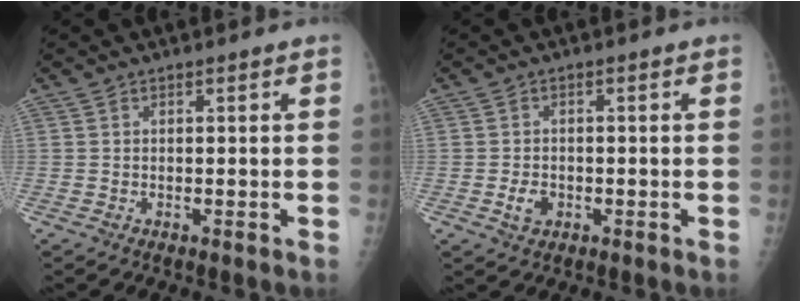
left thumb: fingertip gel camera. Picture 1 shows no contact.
{"total": 3.0, "force": [-0.9, 2.2, 1.7], "torque": [-0.025, 0.002, -0.013]}